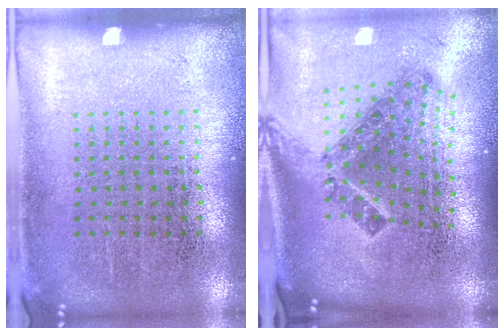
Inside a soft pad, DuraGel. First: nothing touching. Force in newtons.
{"total": 1.9, "press": 1.3, "slide": 1.4}